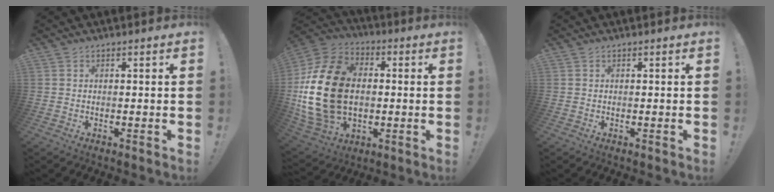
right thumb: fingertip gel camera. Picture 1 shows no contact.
{"total": 24.9, "force": [0.2, 17.8, 17.4], "torque": [-0.338, 0.024, 0.015]}
{"total": 0.0}